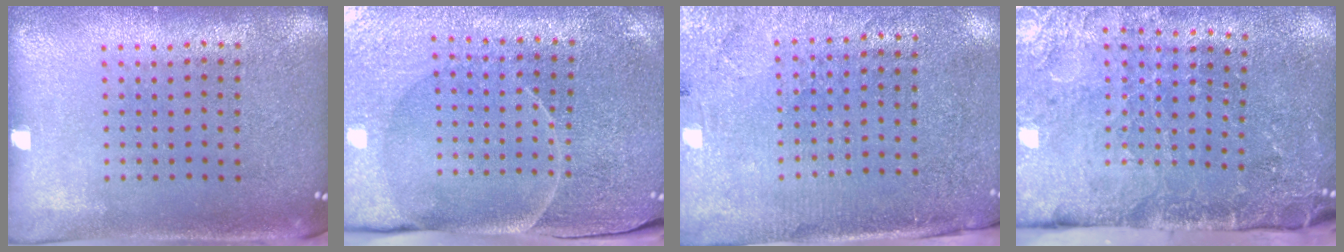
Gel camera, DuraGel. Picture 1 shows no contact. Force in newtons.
{"total": 3.6, "press": 3.6, "slide": 0.5}
{"total": 2.7, "press": 2.4, "slide": 1.3}
{"total": 3.4, "press": 3.3, "slide": 0.9}